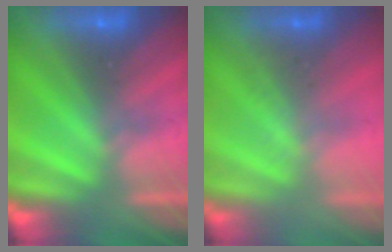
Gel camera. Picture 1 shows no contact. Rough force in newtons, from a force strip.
{"total": 2.3}